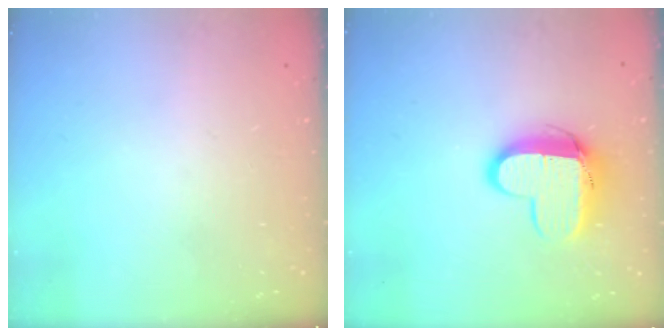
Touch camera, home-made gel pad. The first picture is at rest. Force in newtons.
{"total": 11.2, "press": 11.2, "slide": 1.1}